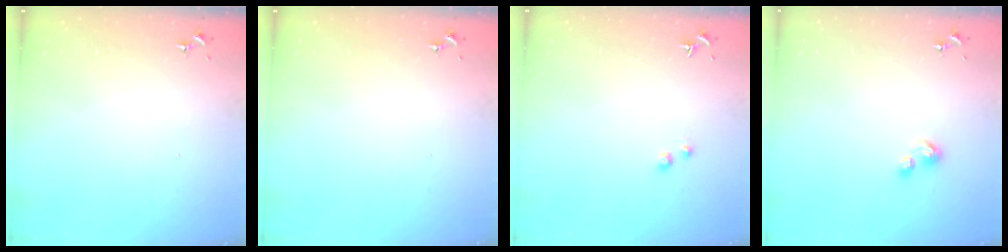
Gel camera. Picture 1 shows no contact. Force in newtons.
{"total": 0.0}
{"total": 1.0, "press": 1.0, "slide": 0.1}
{"total": 5.2, "press": 5.2, "slide": 0.8}